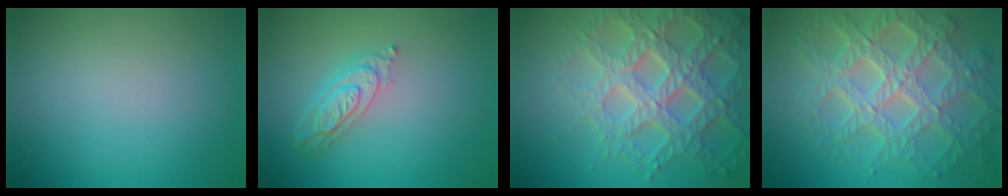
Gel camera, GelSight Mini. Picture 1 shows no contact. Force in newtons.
{"total": 3.9, "press": 3.0, "slide": 2.5}
{"total": 6.9, "press": 6.7, "slide": 1.8}
{"total": 7.5, "press": 6.2, "slide": 4.3}